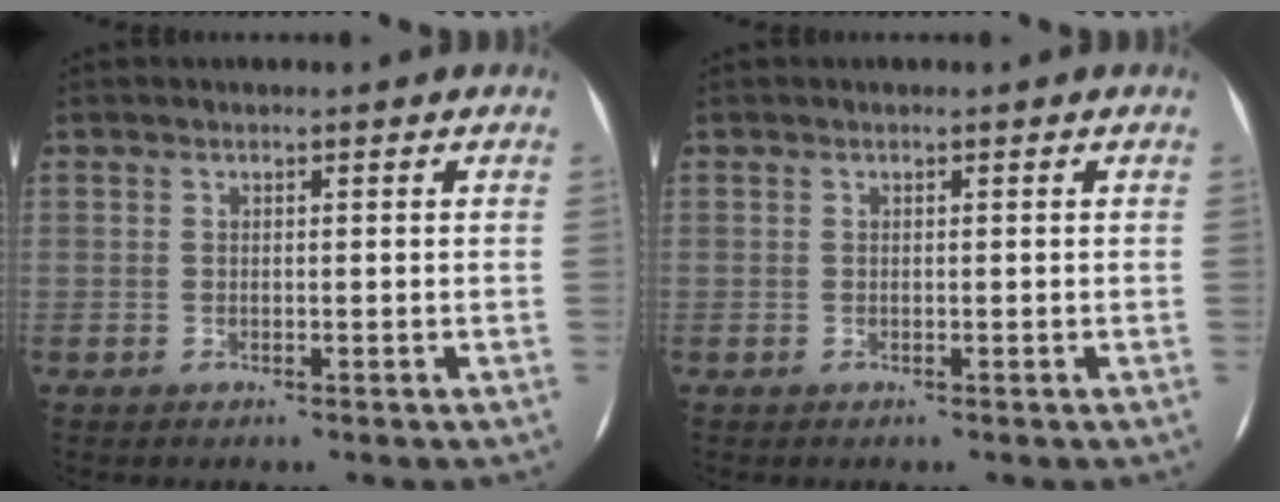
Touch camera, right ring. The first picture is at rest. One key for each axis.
{"total": 0.0}